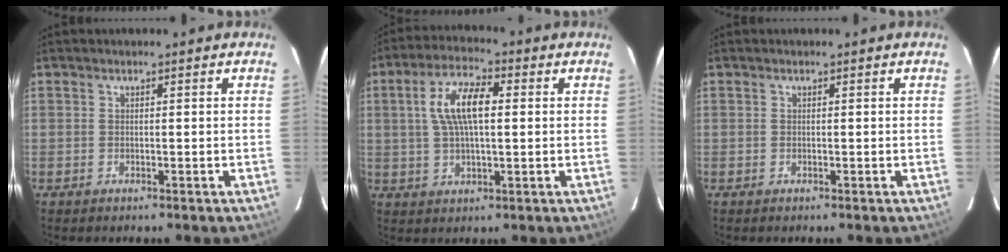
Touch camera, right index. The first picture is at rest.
{"total": 9.7, "force": [1.7, 3.7, 8.8], "torque": [-0.169, 0.018, 0.031]}
{"total": 0.0}